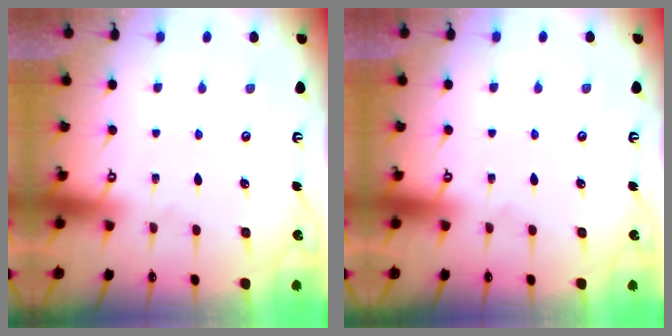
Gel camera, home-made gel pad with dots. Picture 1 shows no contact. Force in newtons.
{"total": 0.0}